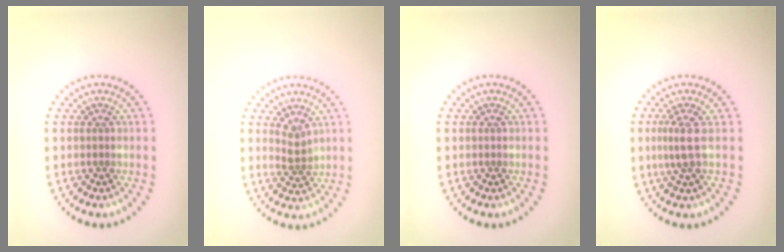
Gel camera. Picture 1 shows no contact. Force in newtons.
{"total": 1.5, "press": 1.2, "slide": 1.0}
{"total": 0.0}
{"total": 1.9, "press": 1.4, "slide": 1.4}